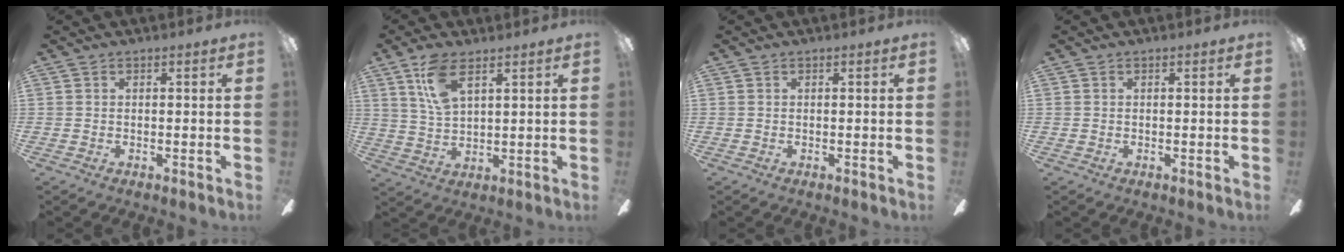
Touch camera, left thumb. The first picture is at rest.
{"total": 9.3, "force": [5.2, 4.0, 6.6], "torque": [-0.138, 0.000, 0.098]}
{"total": 0.0}
{"total": 0.0}